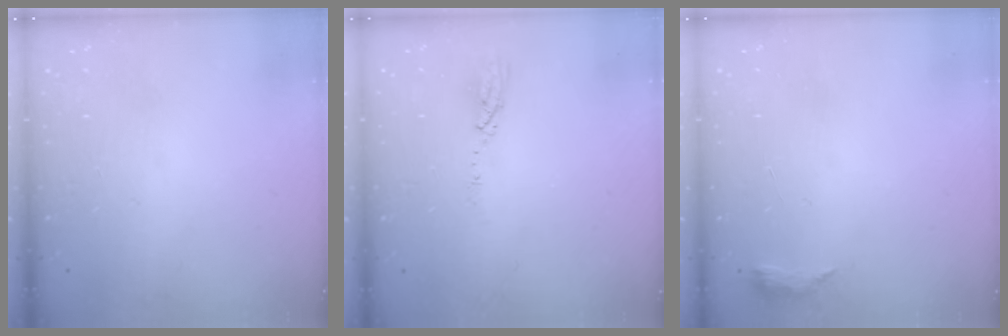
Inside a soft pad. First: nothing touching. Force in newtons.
{"total": 3.7, "press": 3.7, "slide": 0.2}
{"total": 4.6, "press": 4.5, "slide": 0.8}